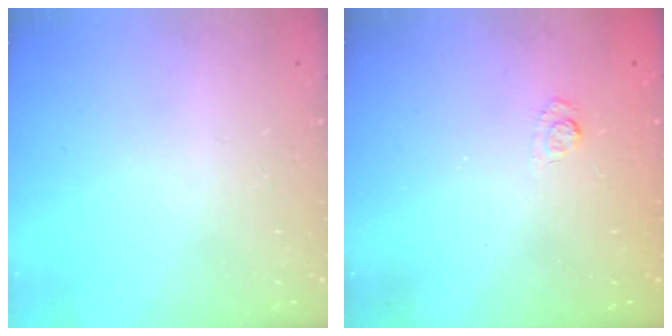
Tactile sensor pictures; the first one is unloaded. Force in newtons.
{"total": 2.7, "press": 2.3, "slide": 1.5}